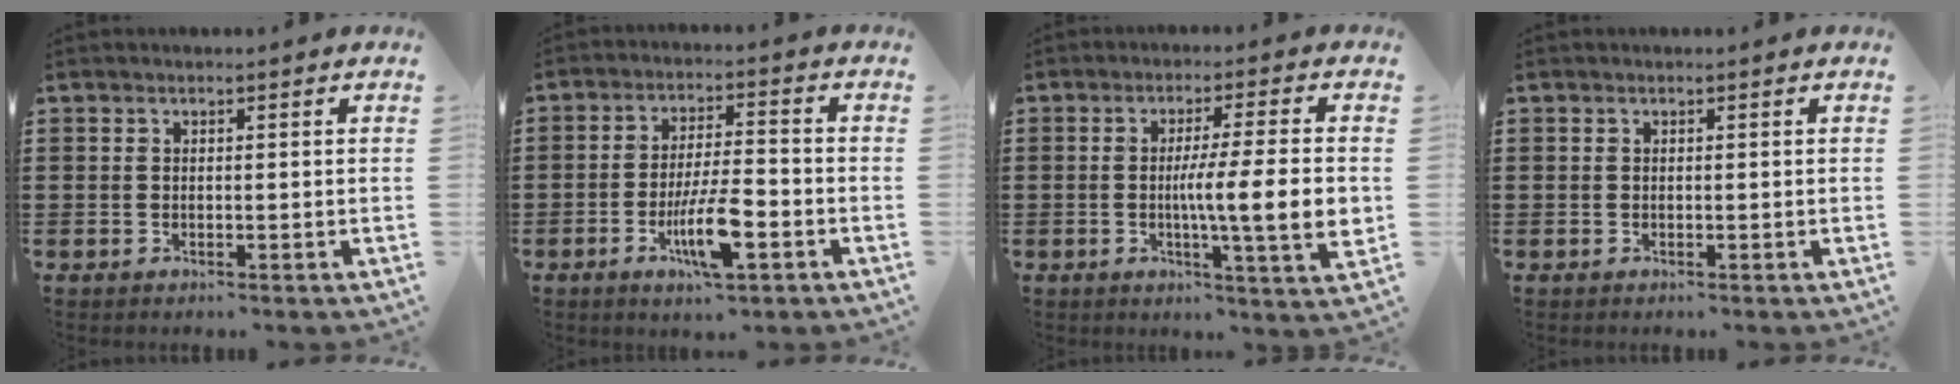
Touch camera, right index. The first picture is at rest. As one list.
[{"total": 8.9, "force": [-3.4, 2.1, 7.9], "torque": [-0.159, -0.009, -0.063]}, {"total": 10.5, "force": [-0.9, 0.6, 10.5], "torque": [-0.163, -0.014, -0.020]}, {"total": 0.0}]